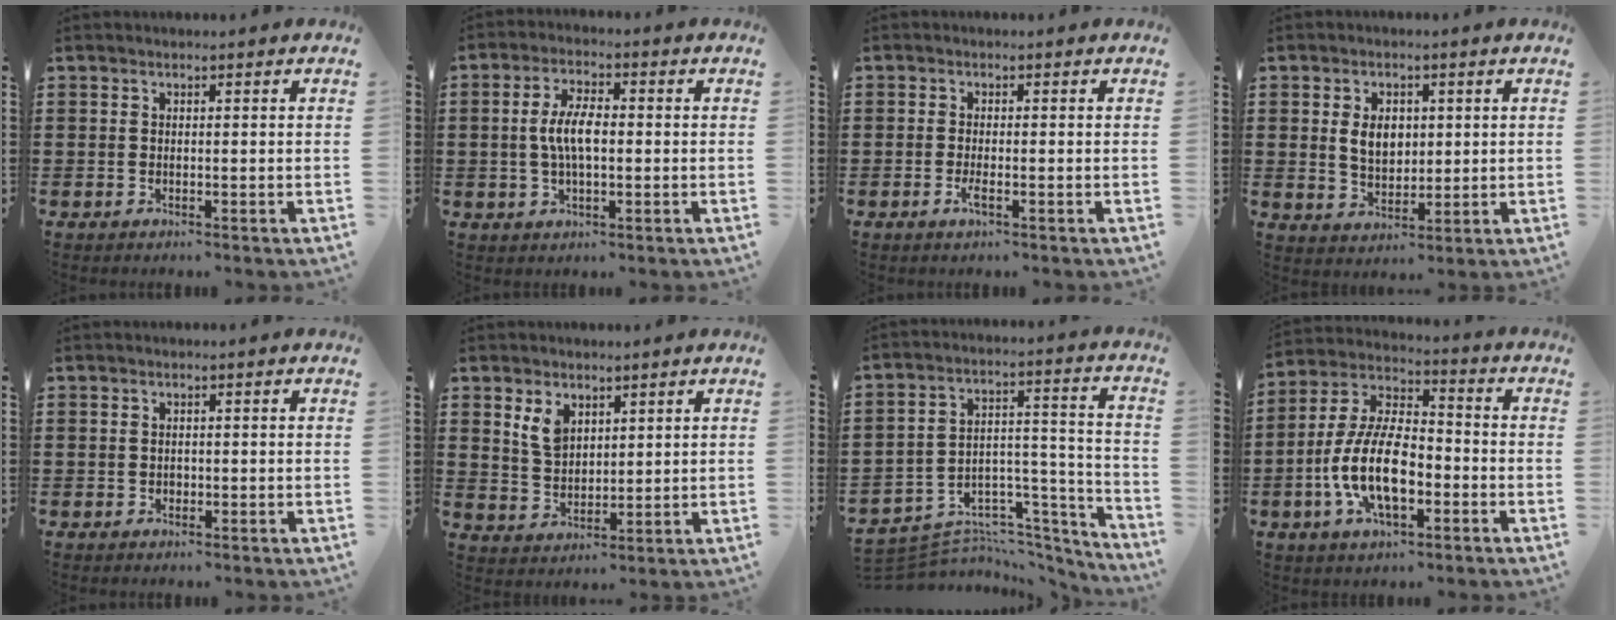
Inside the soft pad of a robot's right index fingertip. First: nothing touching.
{"total": 6.0, "force": [-0.4, 2.4, 5.5], "torque": [-0.115, 0.002, -0.013]}
{"total": 1.8, "force": [-0.9, 0.3, 1.5], "torque": [-0.032, -0.005, -0.018]}
{"total": 4.9, "force": [0.6, 3.4, 3.4], "torque": [-0.061, 0.005, 0.005]}
{"total": 0.6, "force": [-0.2, 0.6, 0.1], "torque": [-0.005, 0.002, -0.004]}
{"total": 4.8, "force": [2.5, 3.1, 2.6], "torque": [-0.056, 0.006, 0.045]}
{"total": 6.0, "force": [-5.2, 2.8, 1.2], "torque": [-0.024, 0.003, -0.096]}
{"total": 11.7, "force": [-3.7, 5.5, 9.7], "torque": [-0.230, -0.002, -0.076]}